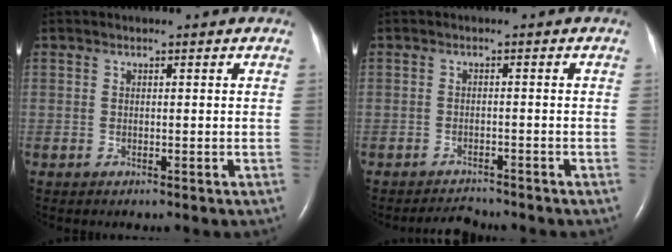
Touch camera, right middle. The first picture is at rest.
{"total": 2.5, "force": [-2.5, 0.0, -0.2], "torque": [-0.002, -0.014, -0.037]}